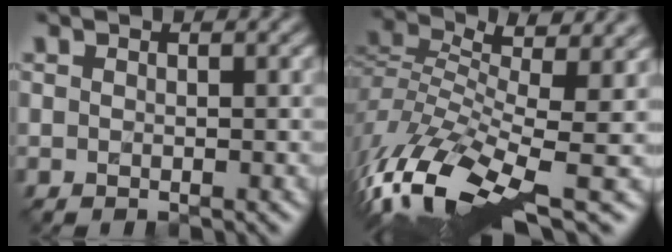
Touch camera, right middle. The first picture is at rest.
{"total": 11.9, "force": [-4.1, 3.9, 10.5], "torque": [-0.227, 0.019, -0.072]}